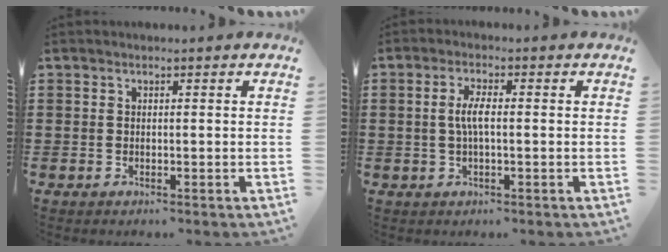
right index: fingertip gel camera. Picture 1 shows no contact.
{"total": 3.3, "force": [-0.2, 0.8, 3.2], "torque": [-0.067, -0.001, -0.008]}